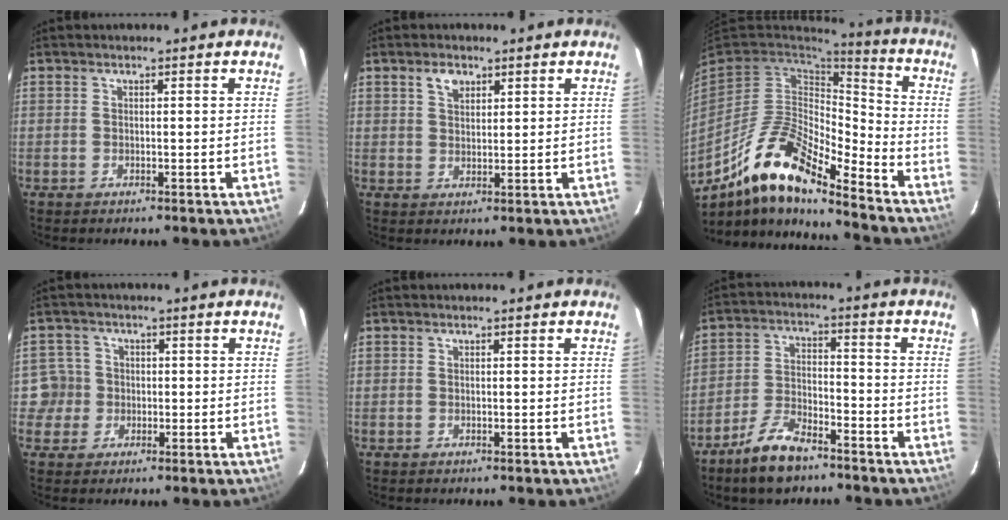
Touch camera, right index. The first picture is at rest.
{"total": 3.0, "force": [1.9, 1.5, 1.7], "torque": [-0.027, 0.007, 0.035]}
{"total": 16.6, "force": [-11.7, 4.2, 11.0], "torque": [-0.208, -0.013, -0.227]}
{"total": 3.8, "force": [-0.5, 3.8, 0.0], "torque": [0.011, 0.015, -0.009]}
{"total": 0.0}
{"total": 9.4, "force": [-7.2, 3.2, 5.1], "torque": [-0.117, 0.000, -0.135]}